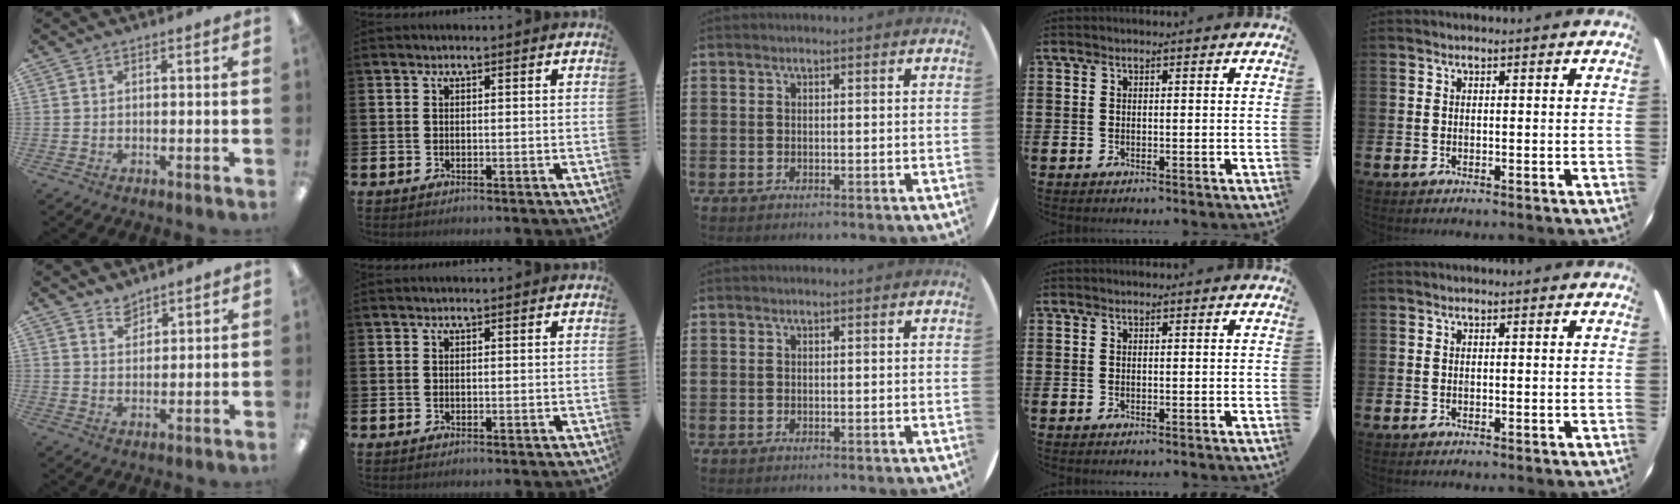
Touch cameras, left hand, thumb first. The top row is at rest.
{"thumb": {"total": 3.7, "force": [3.4, 1.4, 0.3], "torque": [-0.004, -0.020, 0.065]}}